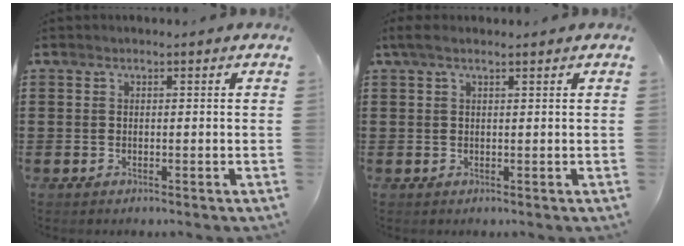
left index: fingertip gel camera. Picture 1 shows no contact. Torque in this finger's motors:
{"motor_torque": [-0.06, 0.02, 0.16, 0.01]}